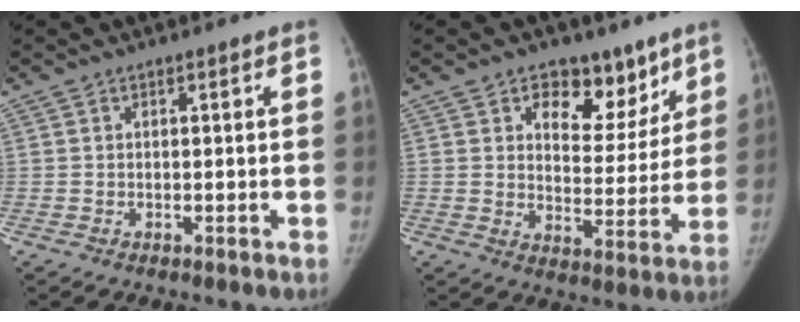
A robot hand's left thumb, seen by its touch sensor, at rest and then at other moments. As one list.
[{"total": 12.1, "force": [7.6, 7.5, 5.6], "torque": [-0.025, -0.040, 0.112]}]